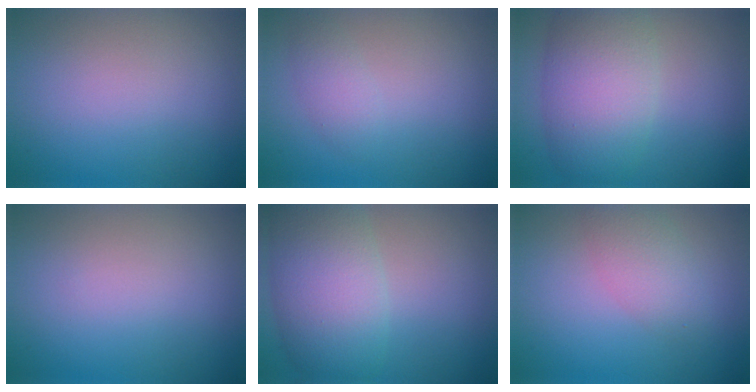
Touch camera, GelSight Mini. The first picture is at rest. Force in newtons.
{"total": 1.6, "press": 1.6, "slide": 0.1}
{"total": 7.5, "press": 7.5, "slide": 0.4}
{"total": 0.0}
{"total": 8.2, "press": 8.2, "slide": 0.3}
{"total": 2.8, "press": 2.8, "slide": 0.0}